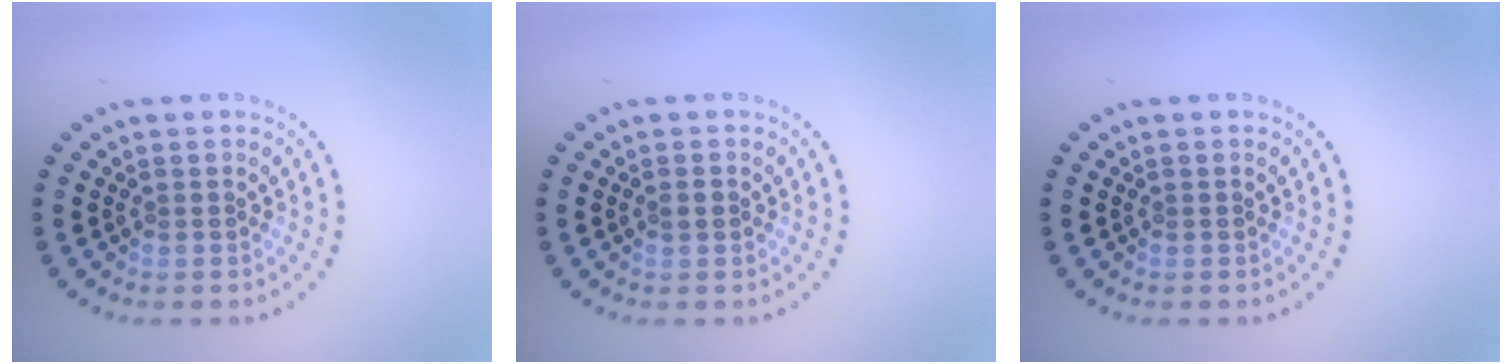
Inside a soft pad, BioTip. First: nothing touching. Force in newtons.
{"total": 1.1, "press": 1.1, "slide": 0.1}
{"total": 0.0}